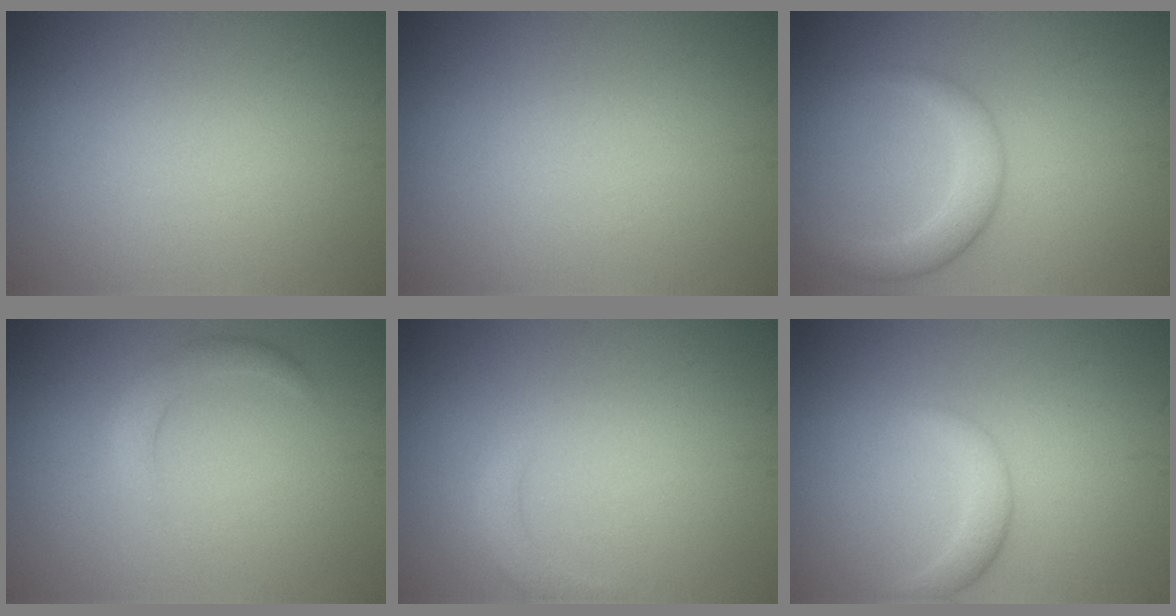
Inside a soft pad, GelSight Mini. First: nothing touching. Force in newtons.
{"total": 0.0}
{"total": 2.9, "press": 2.9, "slide": 0.2}
{"total": 1.7, "press": 1.7, "slide": 0.1}
{"total": 1.6, "press": 1.6, "slide": 0.3}
{"total": 1.9, "press": 1.9, "slide": 0.0}